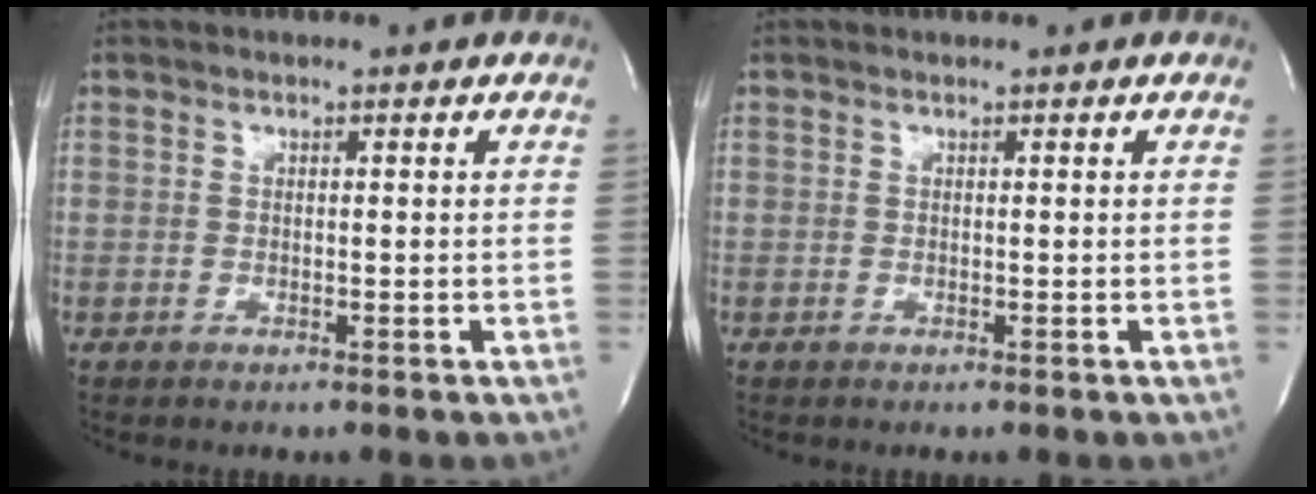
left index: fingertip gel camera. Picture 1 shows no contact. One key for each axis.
{"total": 0.0}